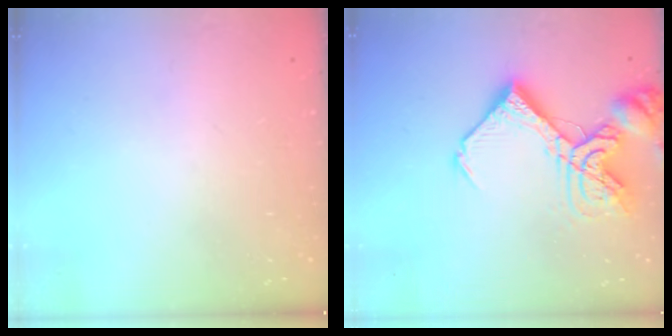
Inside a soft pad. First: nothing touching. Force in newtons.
{"total": 16.5, "press": 16.4, "slide": 2.1}